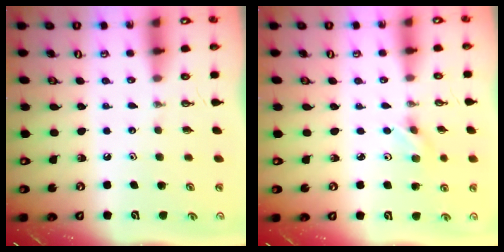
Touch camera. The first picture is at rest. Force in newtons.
{"total": 2.1, "press": 2.0, "slide": 0.6}